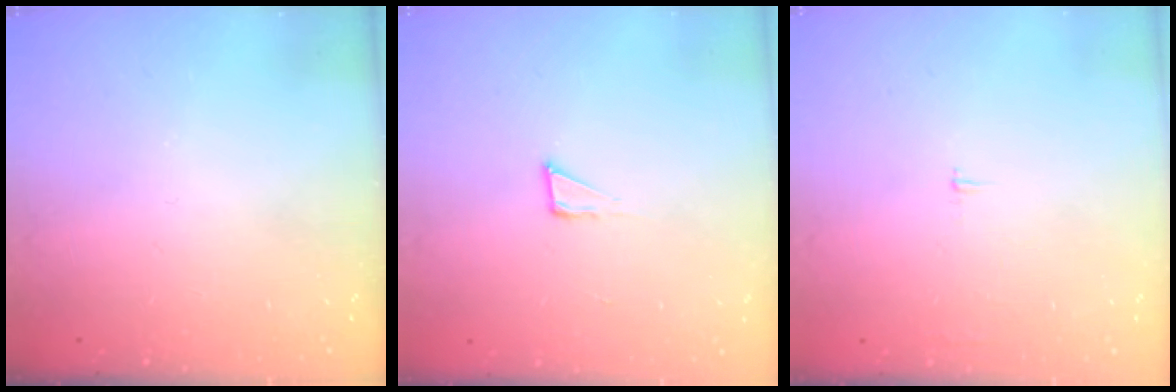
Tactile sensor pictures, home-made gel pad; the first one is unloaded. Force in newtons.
{"total": 2.6, "press": 2.6, "slide": 0.1}
{"total": 2.1, "press": 2.1, "slide": 0.2}